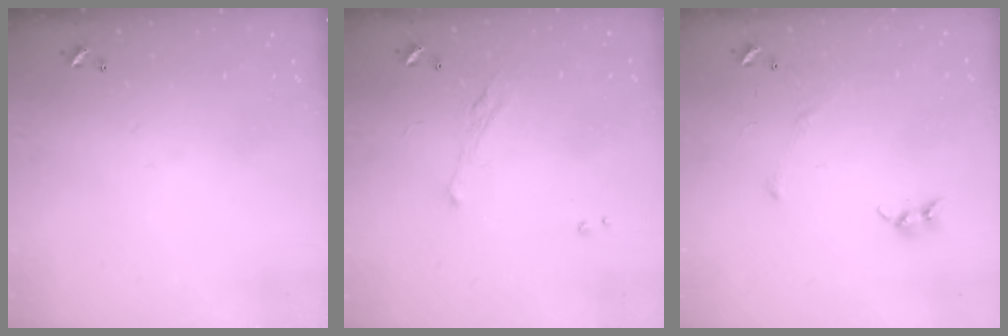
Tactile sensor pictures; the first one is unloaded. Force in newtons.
{"total": 2.3, "press": 2.1, "slide": 0.8}
{"total": 5.2, "press": 5.1, "slide": 0.6}